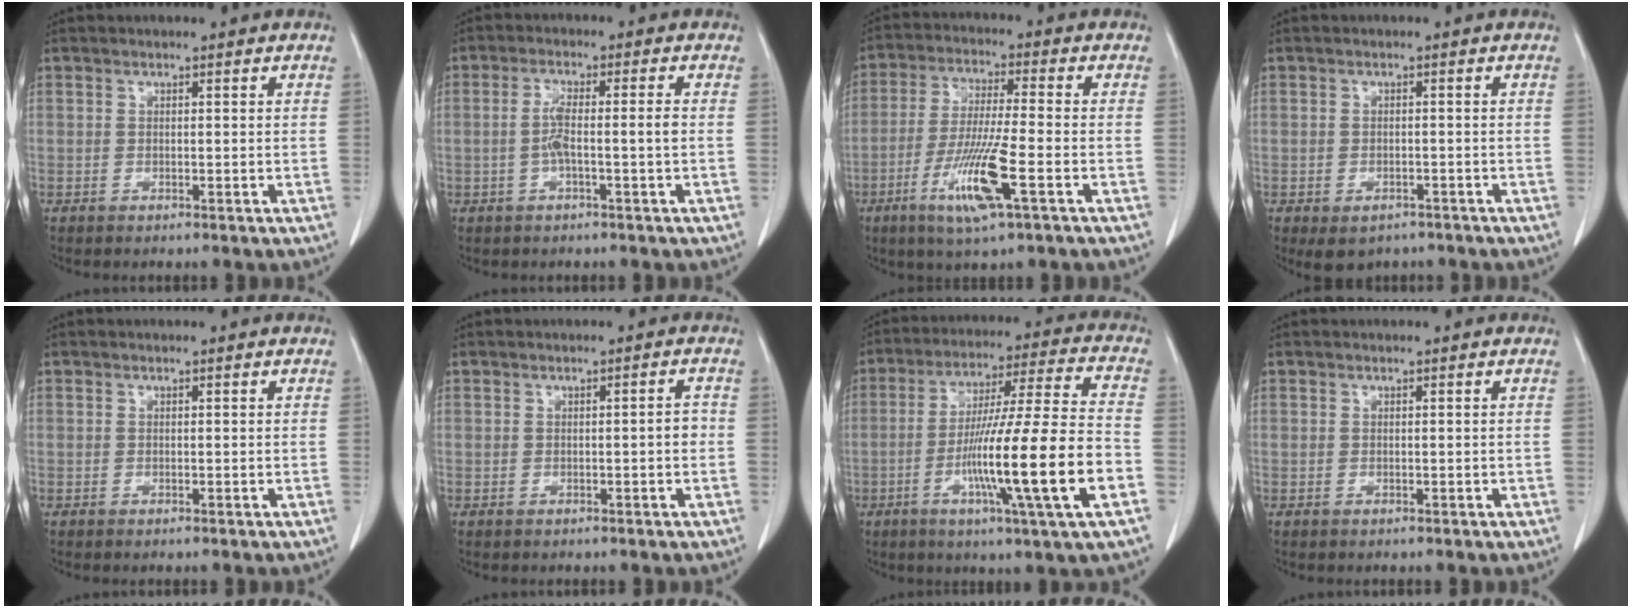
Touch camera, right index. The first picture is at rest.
{"total": 4.3, "force": [-0.8, 0.0, 4.3], "torque": [-0.084, 0.009, -0.014]}
{"total": 10.9, "force": [-4.5, 0.3, 9.9], "torque": [-0.195, -0.020, -0.085]}
{"total": 4.4, "force": [-3.1, 2.6, 1.7], "torque": [-0.024, -0.002, -0.039]}
{"total": 0.0}
{"total": 1.5, "force": [-0.3, 0.3, 1.4], "torque": [-0.016, 0.002, -0.005]}
{"total": 18.9, "force": [-5.7, -0.9, 18.0], "torque": [-0.305, -0.010, -0.100]}
{"total": 0.0}